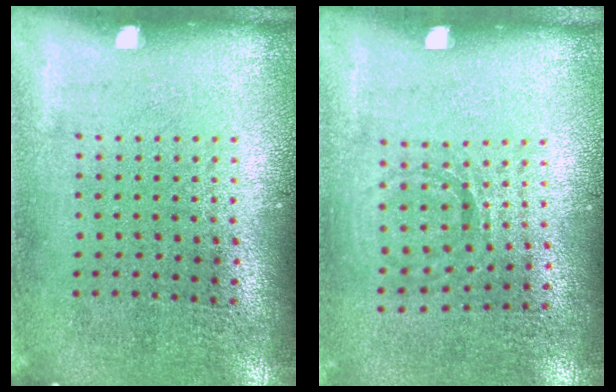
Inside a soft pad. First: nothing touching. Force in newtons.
{"total": 0.9, "press": 0.8, "slide": 0.3}